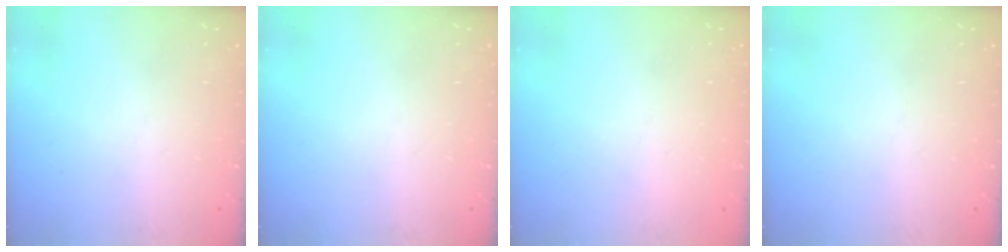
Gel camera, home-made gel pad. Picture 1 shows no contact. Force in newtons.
{"total": 0.0}
{"total": 2.3, "press": 2.3, "slide": 0.1}
{"total": 0.0}